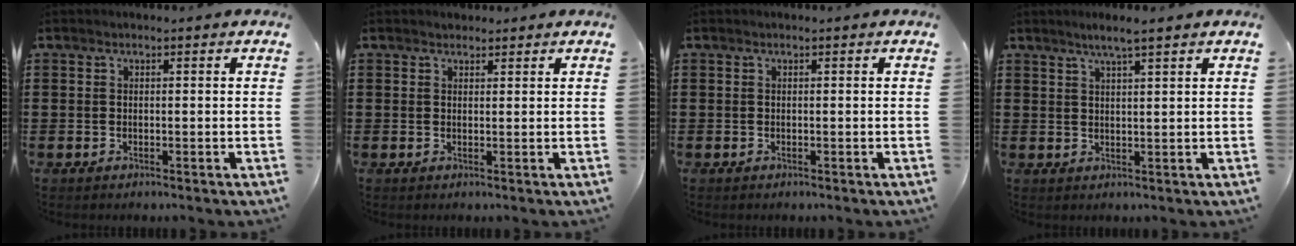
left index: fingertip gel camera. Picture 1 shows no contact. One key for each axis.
{"total": 1.0, "fx": 1.0, "fy": 0.4, "fz": 0.0, "tx": -0.002, "ty": 0.001, "tz": 0.020}
{"total": 0.0}
{"total": 2.9, "fx": 2.2, "fy": -0.1, "fz": 1.9, "tx": -0.040, "ty": 0.003, "tz": 0.038}